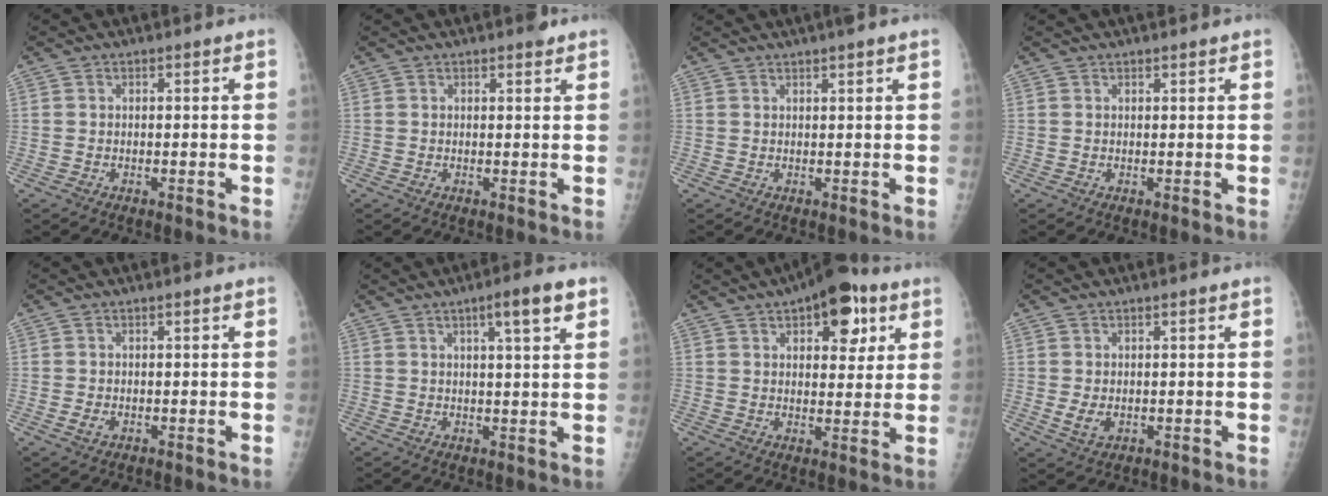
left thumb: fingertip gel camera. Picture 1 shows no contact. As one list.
[{"total": 1.7, "force": [1.3, 0.6, 1.0], "torque": [-0.010, -0.005, 0.015]}, {"total": 2.7, "force": [2.1, 0.0, 1.8], "torque": [-0.023, 0.008, 0.031]}, {"total": 1.8, "force": [1.5, 0.3, 0.9], "torque": [-0.002, 0.007, 0.020]}, {"total": 1.4, "force": [-0.2, 0.8, 1.1], "torque": [-0.019, 0.000, -0.002]}, {"total": 6.5, "force": [3.4, 0.7, 5.5], "torque": [-0.082, -0.009, 0.050]}, {"total": 12.9, "force": [6.4, 6.2, 9.3], "torque": [-0.086, -0.013, 0.084]}, {"total": 2.8, "force": [0.0, 1.6, 2.3], "torque": [-0.040, -0.006, 0.007]}]